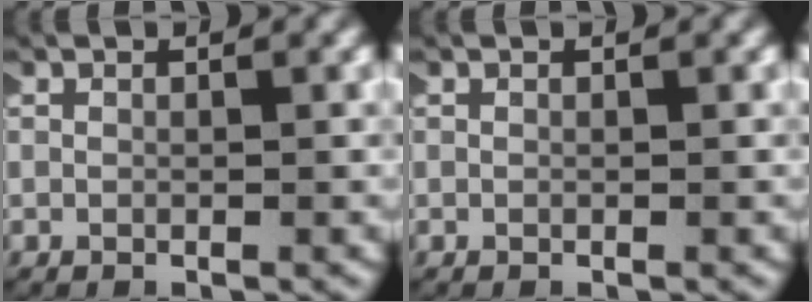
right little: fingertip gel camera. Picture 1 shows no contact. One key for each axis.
{"total": 0.0}